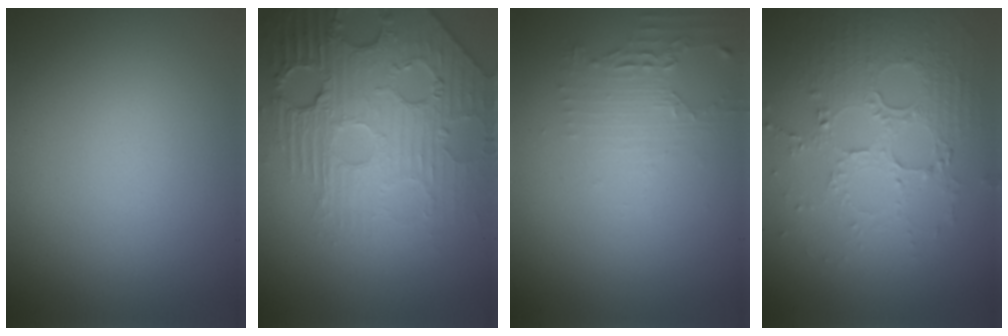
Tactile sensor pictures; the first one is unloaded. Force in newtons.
{"total": 8.4, "press": 5.9, "slide": 5.9}
{"total": 2.2, "press": 1.7, "slide": 1.4}
{"total": 5.4, "press": 3.7, "slide": 4.0}